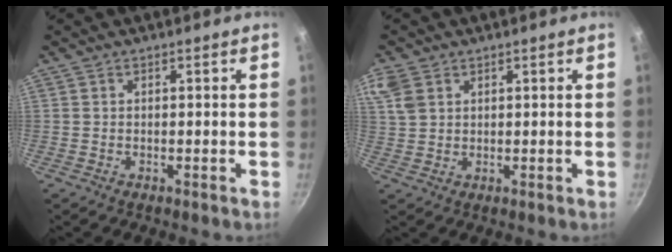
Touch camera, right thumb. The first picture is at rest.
{"total": 5.9, "force": [2.9, 4.1, 3.2], "torque": [-0.062, 0.002, 0.059]}